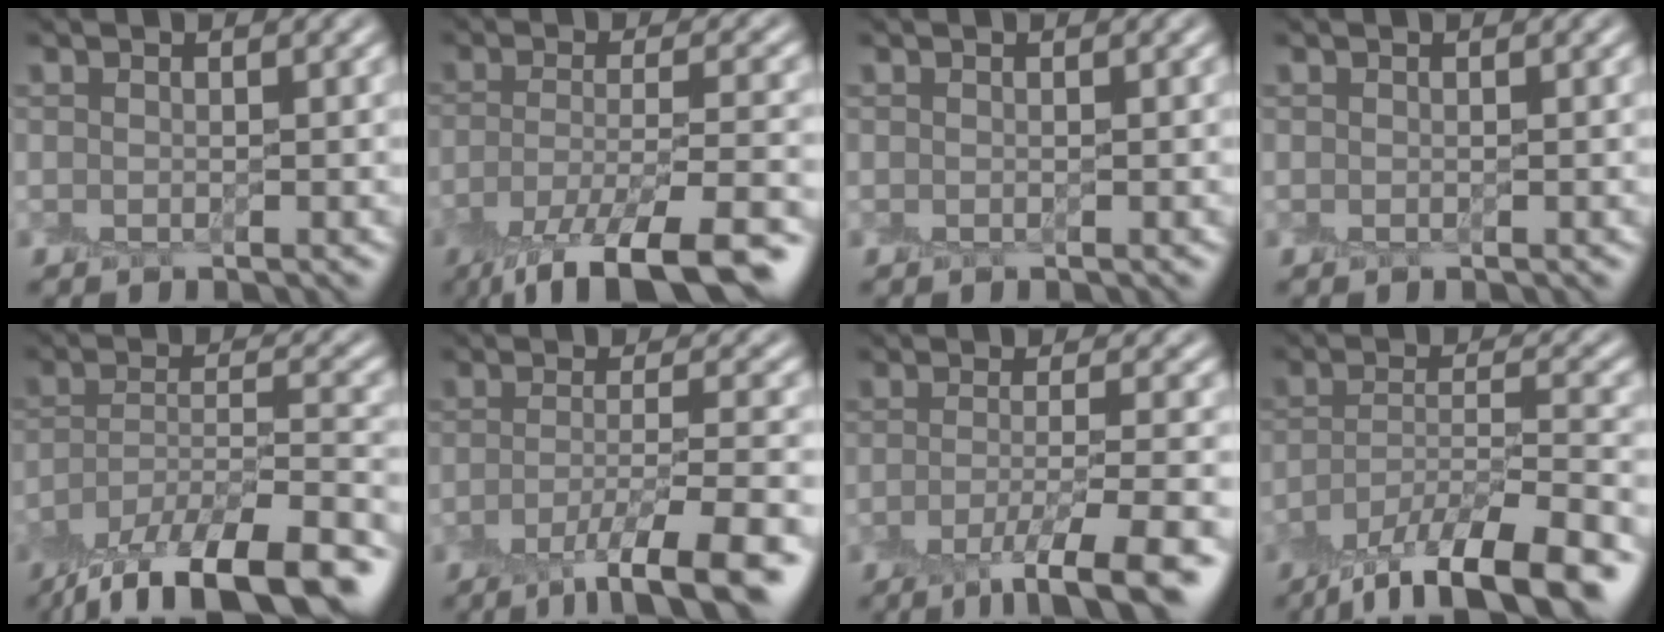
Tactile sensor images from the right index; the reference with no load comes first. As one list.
[{"total": 10.6, "force": [-6.7, 3.0, 7.7], "torque": [-0.127, -0.014, -0.110]}, {"total": 0.0}, {"total": 0.0}, {"total": 13.3, "force": [-10.2, 4.2, 7.5], "torque": [-0.139, -0.010, -0.159]}, {"total": 8.0, "force": [-4.3, 1.7, 6.5], "torque": [-0.089, -0.003, -0.074]}, {"total": 6.9, "force": [-3.6, 1.3, 5.8], "torque": [-0.079, -0.002, -0.063]}, {"total": 11.5, "force": [-8.2, 3.4, 7.4], "torque": [-0.126, -0.005, -0.135]}]